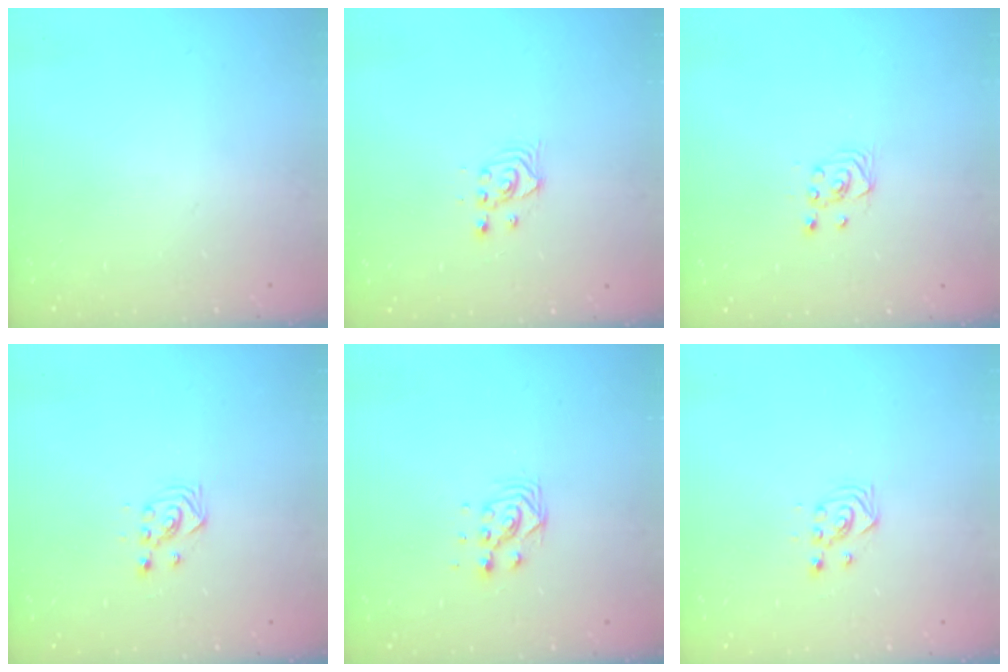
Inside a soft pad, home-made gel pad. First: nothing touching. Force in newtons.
{"total": 3.6, "press": 3.6, "slide": 0.3}
{"total": 2.5, "press": 2.2, "slide": 1.1}
{"total": 2.9, "press": 2.9, "slide": 0.3}
{"total": 6.8, "press": 6.8, "slide": 0.4}
{"total": 2.9, "press": 2.9, "slide": 0.3}